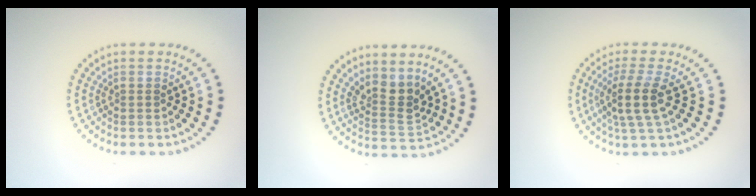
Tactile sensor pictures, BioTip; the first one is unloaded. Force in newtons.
{"total": 2.8, "press": 2.1, "slide": 1.8}
{"total": 3.4, "press": 2.6, "slide": 2.1}